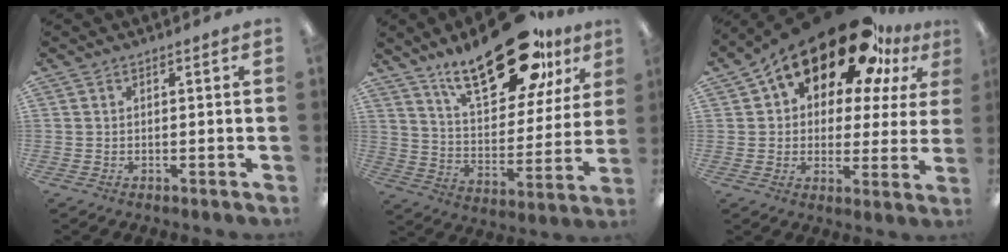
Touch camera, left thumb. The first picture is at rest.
{"total": 25.2, "force": [17.0, 10.4, 15.5], "torque": [-0.237, -0.087, 0.284]}
{"total": 20.6, "force": [14.1, 9.5, 11.5], "torque": [-0.201, -0.089, 0.245]}